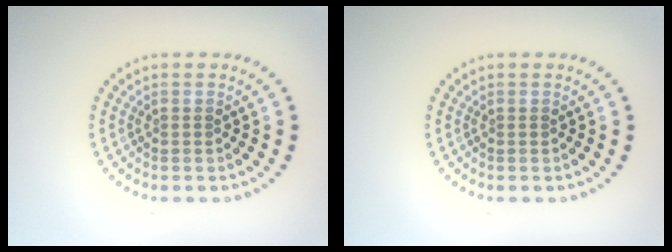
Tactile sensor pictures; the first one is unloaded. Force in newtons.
{"total": 0.0}